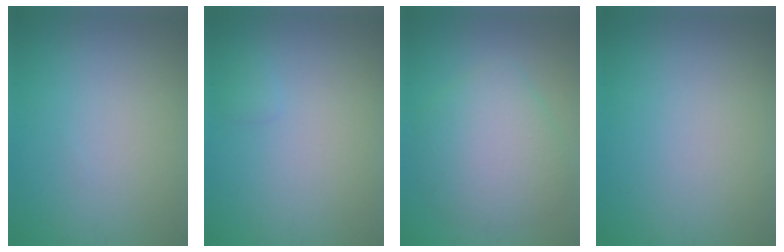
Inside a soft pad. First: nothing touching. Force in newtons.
{"total": 0.6, "press": 0.6, "slide": 0.1}
{"total": 6.0, "press": 6.0, "slide": 0.2}
{"total": 0.0}